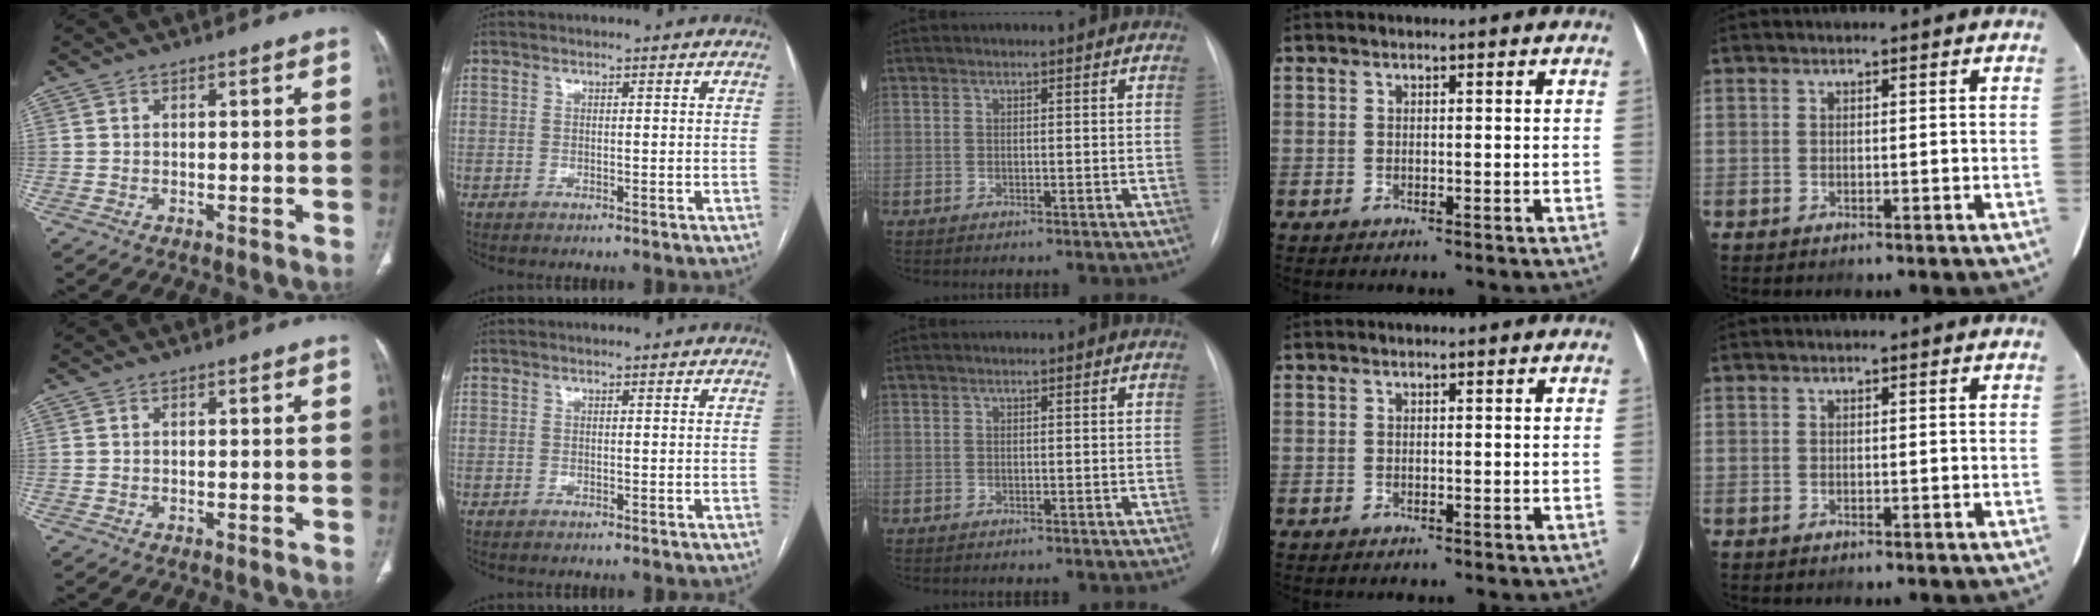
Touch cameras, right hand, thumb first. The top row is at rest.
{}